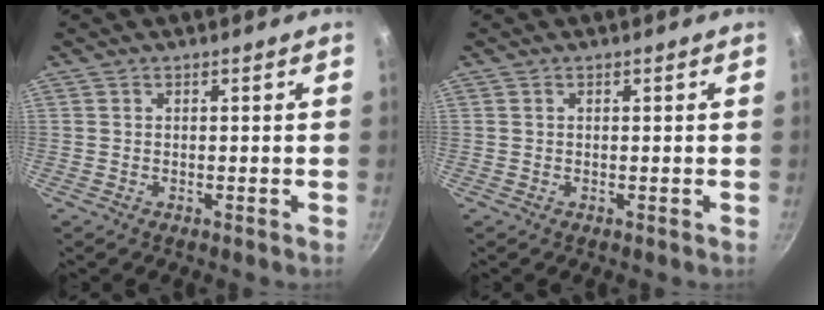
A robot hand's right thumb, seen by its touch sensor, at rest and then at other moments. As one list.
[{"total": 0.0}]